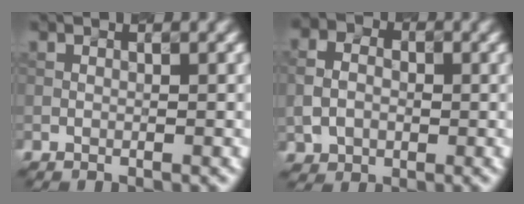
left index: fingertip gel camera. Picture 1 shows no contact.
{"total": 3.1, "force": [-0.1, 2.7, 1.6], "torque": [-0.040, 0.002, 0.001]}